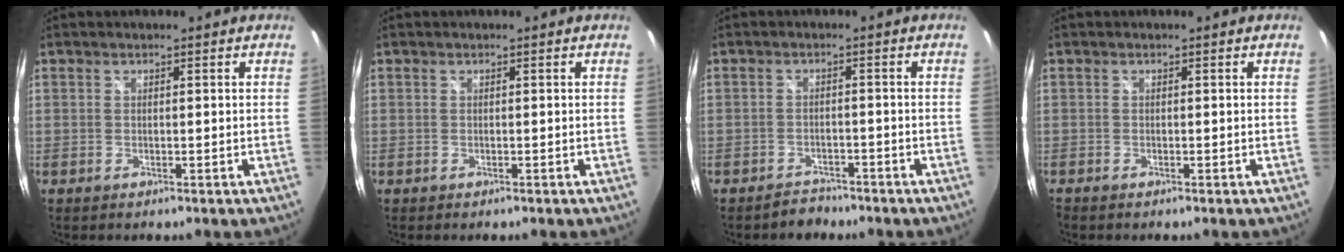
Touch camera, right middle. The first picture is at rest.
{"total": 0.0}
{"total": 3.5, "force": [-3.0, 1.8, 0.3], "torque": [-0.013, 0.004, -0.044]}
{"total": 0.6, "force": [-0.6, 0.1, 0.2], "torque": [-0.007, -0.003, -0.013]}